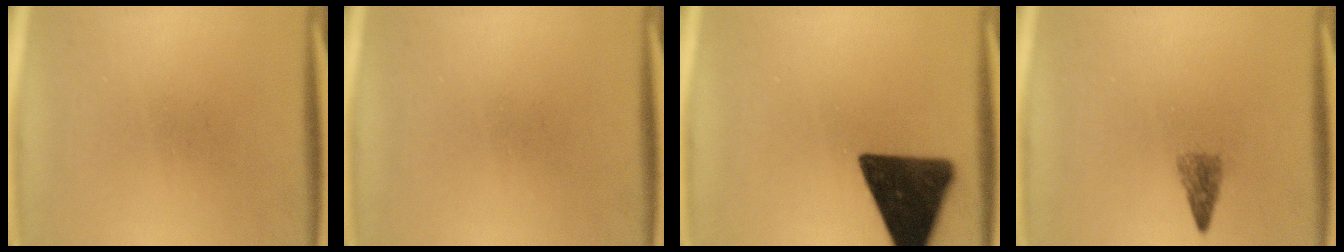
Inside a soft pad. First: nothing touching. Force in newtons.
{"total": 0.0}
{"total": 15.9}
{"total": 2.2}